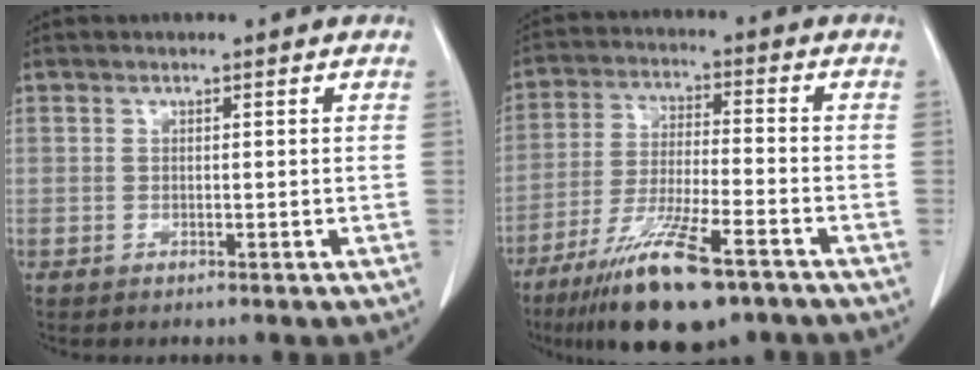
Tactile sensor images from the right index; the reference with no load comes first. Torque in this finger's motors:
{"motor_torque": [1.36, -0.78, 0.80, 0.20]}